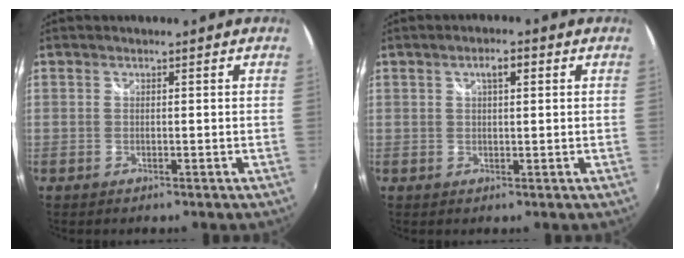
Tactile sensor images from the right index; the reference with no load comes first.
{"total": 2.8, "force": [1.1, 0.9, 2.4], "torque": [-0.040, 0.009, 0.016]}